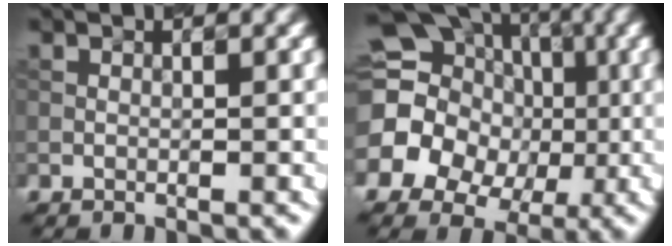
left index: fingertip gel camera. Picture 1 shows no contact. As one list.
[{"total": 17.7, "force": [1.6, 16.1, 7.2], "torque": [-0.182, 0.020, -0.003]}]